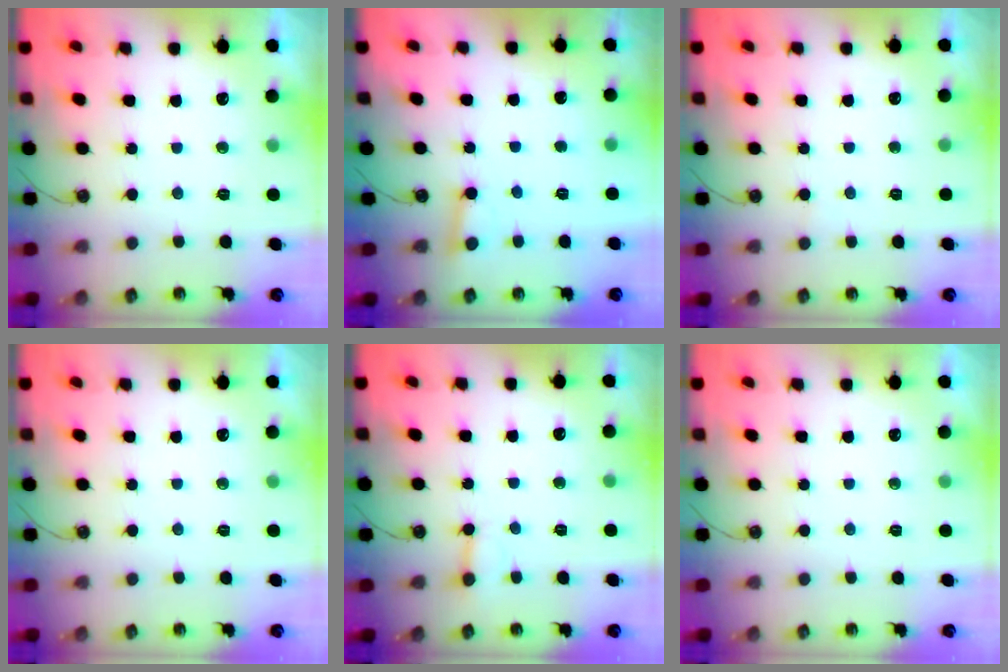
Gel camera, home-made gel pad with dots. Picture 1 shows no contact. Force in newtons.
{"total": 2.4, "press": 2.3, "slide": 0.6}
{"total": 2.5, "press": 2.5, "slide": 0.3}
{"total": 0.0}
{"total": 3.5, "press": 3.5, "slide": 0.3}
{"total": 0.0}